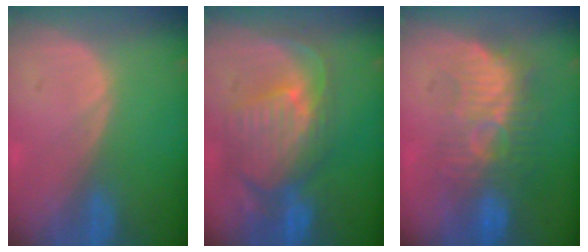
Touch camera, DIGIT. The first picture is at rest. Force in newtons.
{"total": 10.8, "press": 9.5, "slide": 5.2}
{"total": 9.3, "press": 8.9, "slide": 2.6}